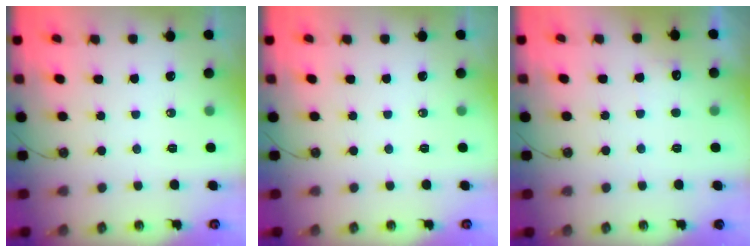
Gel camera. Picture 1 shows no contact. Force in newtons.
{"total": 0.0}
{"total": 5.7, "press": 5.7, "slide": 0.9}